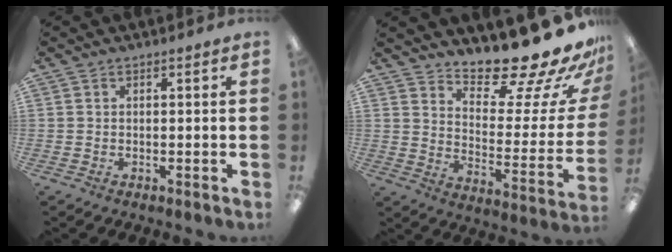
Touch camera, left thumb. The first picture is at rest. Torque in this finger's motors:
{"motor_torque": [0.31, 0.25, 1.39, -1.38, 0.03]}